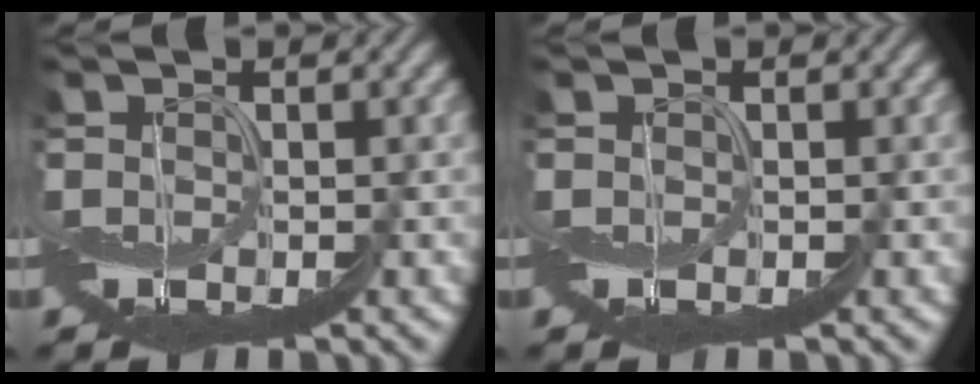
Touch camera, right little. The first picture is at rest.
{"total": 0.0}